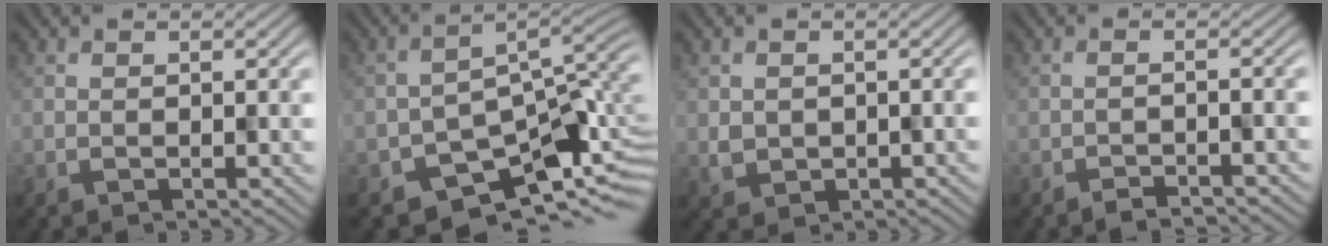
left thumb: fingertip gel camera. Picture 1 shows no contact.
{"total": 6.1, "force": [-4.2, 3.4, 2.9], "torque": [-0.025, -0.021, -0.071]}
{"total": 2.1, "force": [0.5, 2.0, -0.4], "torque": [0.005, -0.015, 0.006]}
{"total": 2.0, "force": [-1.9, -0.1, -0.1], "torque": [0.005, 0.009, -0.036]}